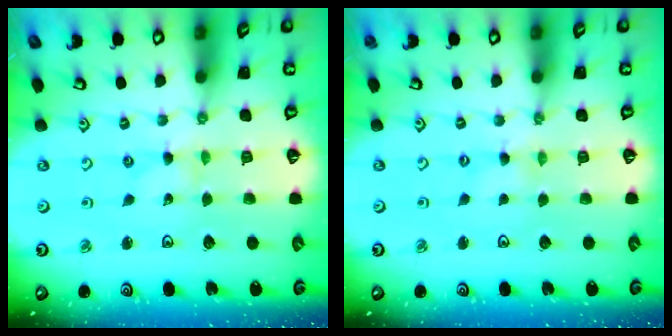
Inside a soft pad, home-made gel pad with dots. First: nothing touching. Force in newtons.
{"total": 0.0}